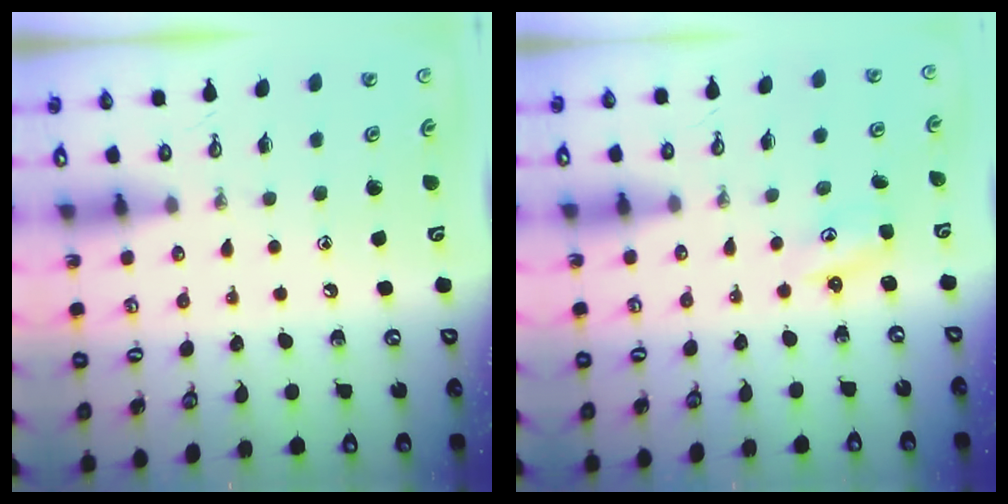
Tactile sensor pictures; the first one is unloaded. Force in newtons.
{"total": 1.9, "press": 1.9, "slide": 0.3}